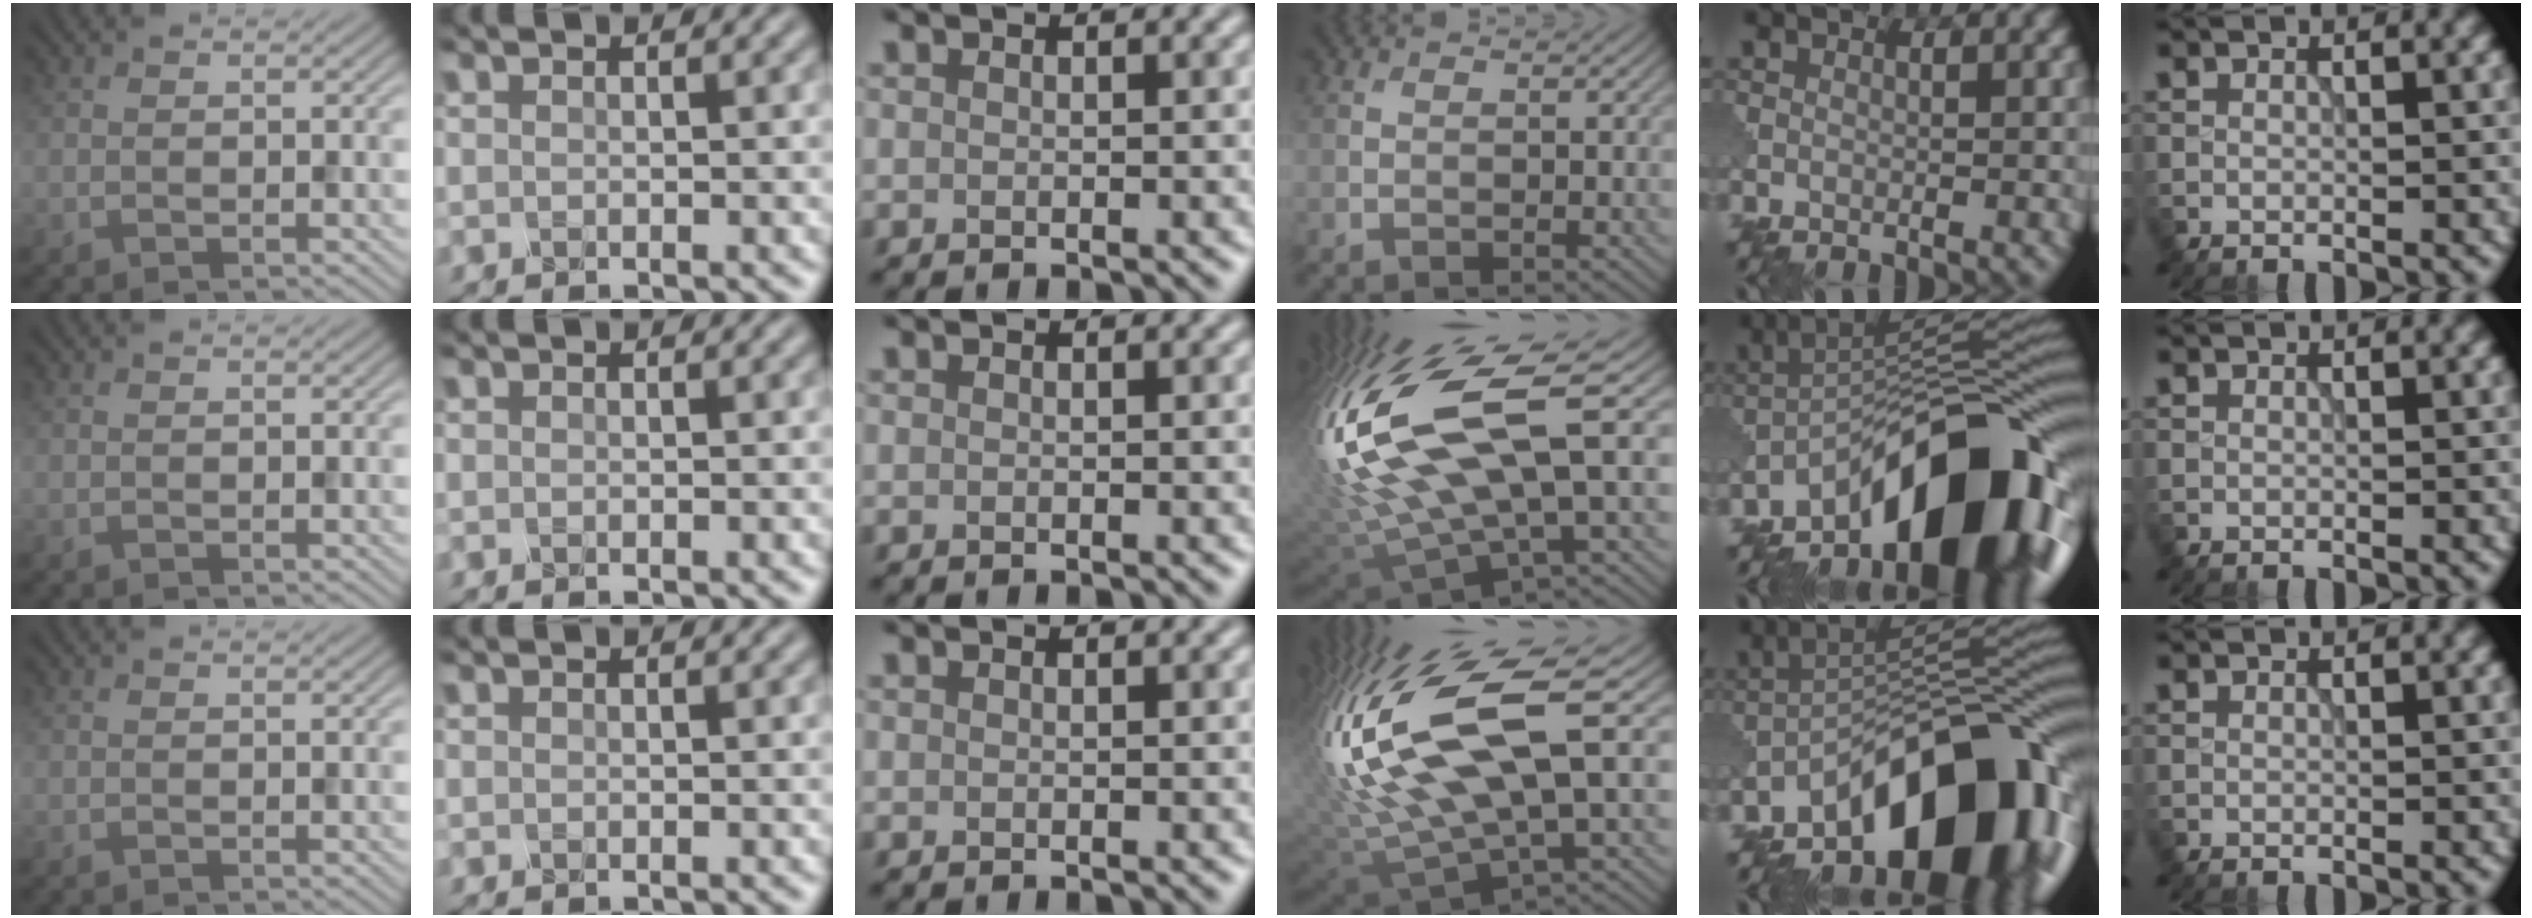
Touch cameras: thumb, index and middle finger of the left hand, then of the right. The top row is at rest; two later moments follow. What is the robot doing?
{"motion": "shake", "object": "salt shaker"}